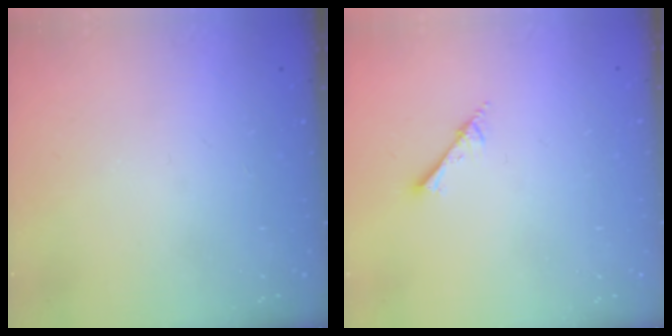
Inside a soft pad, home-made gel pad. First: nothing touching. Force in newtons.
{"total": 2.5, "press": 2.5, "slide": 0.2}